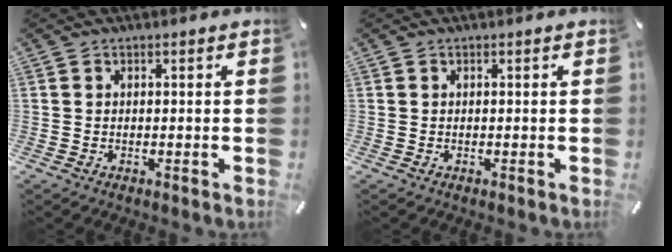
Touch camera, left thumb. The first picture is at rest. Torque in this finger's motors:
{"motor_torque": [-0.75, -0.18, -0.12, 0.12, -0.06]}